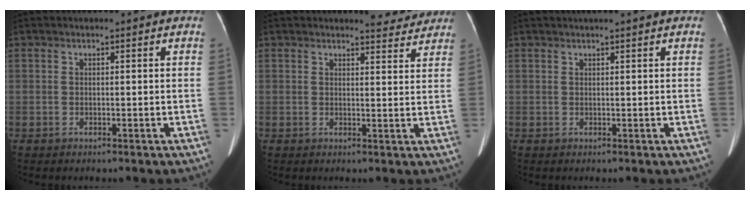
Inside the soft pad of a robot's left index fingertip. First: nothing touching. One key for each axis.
{"total": 4.1, "fx": 4.0, "fy": 0.9, "fz": 0.5, "tx": -0.005, "ty": -0.007, "tz": 0.037}
{"total": 2.2, "fx": 1.7, "fy": -0.3, "fz": 1.3, "tx": -0.013, "ty": 0.024, "tz": 0.031}